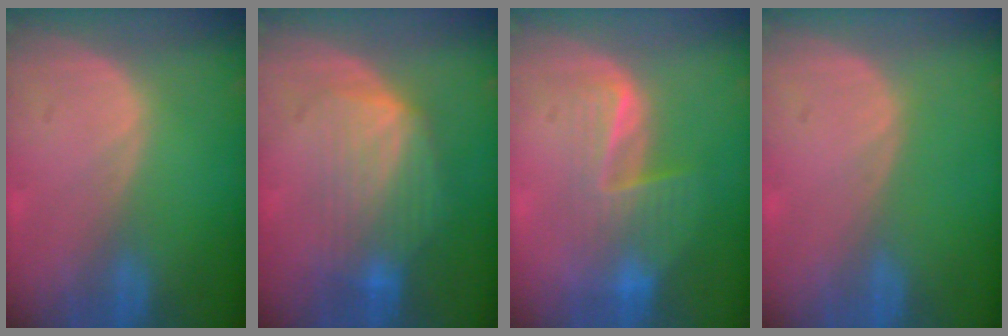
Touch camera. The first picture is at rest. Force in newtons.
{"total": 7.3, "press": 7.2, "slide": 1.4}
{"total": 6.7, "press": 6.3, "slide": 2.2}
{"total": 0.0}